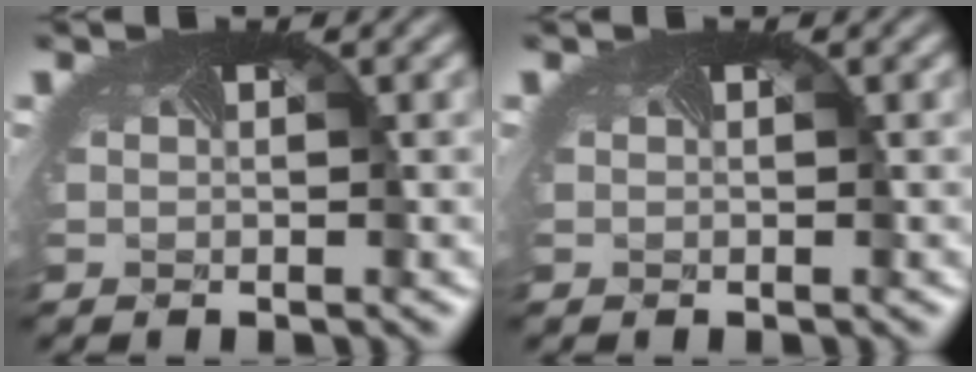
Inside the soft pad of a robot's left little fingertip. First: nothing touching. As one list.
[{"total": 0.0}]